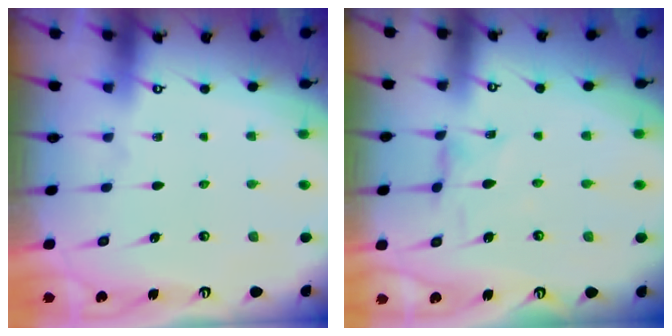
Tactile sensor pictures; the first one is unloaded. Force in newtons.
{"total": 1.7, "press": 1.6, "slide": 0.3}